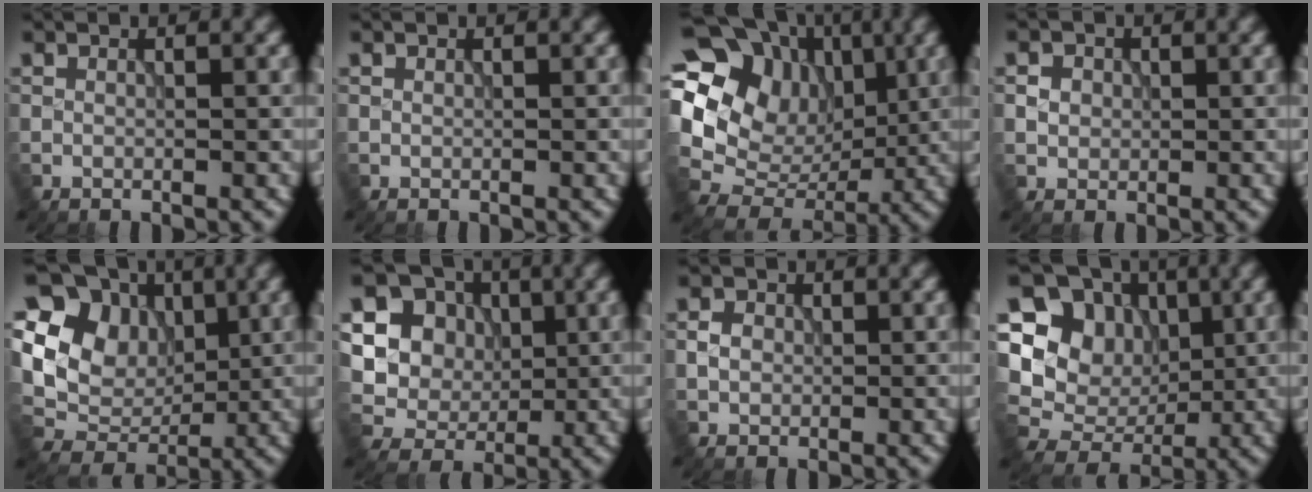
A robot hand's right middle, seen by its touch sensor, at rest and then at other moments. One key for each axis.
{"total": 0.0}
{"total": 13.2, "fx": 3.7, "fy": 10.5, "fz": 7.0, "tx": -0.140, "ty": 0.020, "tz": 0.062}
{"total": 1.5, "fx": 0.3, "fy": 1.4, "fz": 0.4, "tx": -0.007, "ty": -0.006, "tz": 0.013}
{"total": 9.8, "fx": 2.8, "fy": 7.9, "fz": 5.2, "tx": -0.098, "ty": 0.012, "tz": 0.036}
{"total": 9.8, "fx": 2.0, "fy": 8.9, "fz": 3.5, "tx": -0.096, "ty": 0.013, "tz": 0.025}
{"total": 1.6, "fx": 0.0, "fy": 1.4, "fz": 0.6, "tx": -0.011, "ty": -0.001, "tz": -0.002}
{"total": 9.4, "fx": 1.6, "fy": 8.1, "fz": 4.6, "tx": -0.086, "ty": 0.004, "tz": 0.015}